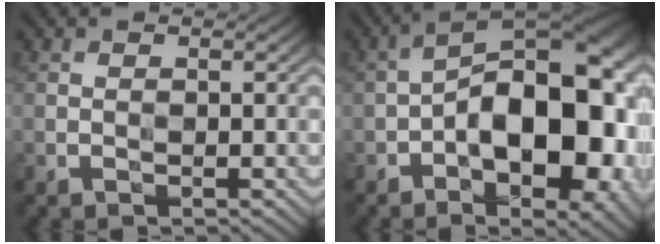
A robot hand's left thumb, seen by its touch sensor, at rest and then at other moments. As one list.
[{"total": 19.6, "force": [-3.2, 10.1, 16.5], "torque": [-0.217, 0.005, -0.055]}]